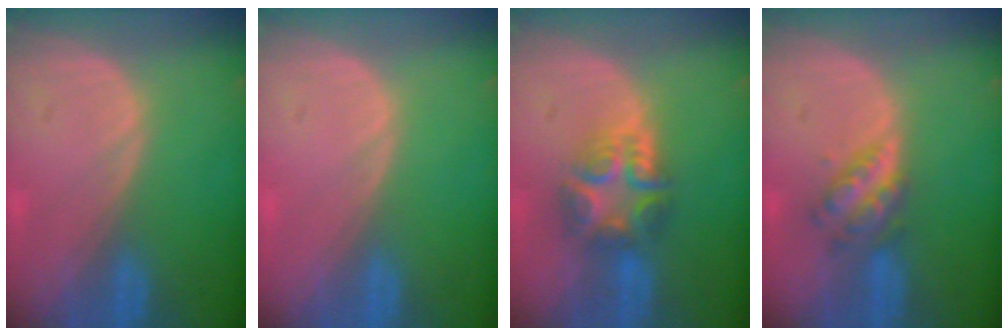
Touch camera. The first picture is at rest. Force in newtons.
{"total": 0.0}
{"total": 7.6, "press": 6.5, "slide": 3.9}
{"total": 4.6, "press": 4.6, "slide": 0.5}